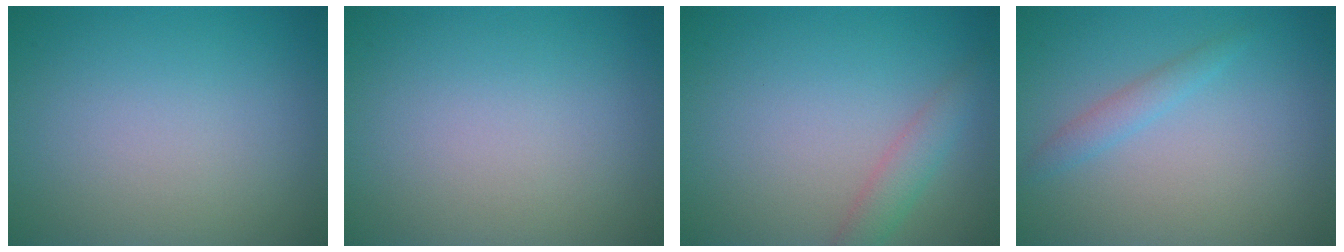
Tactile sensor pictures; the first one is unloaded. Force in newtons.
{"total": 0.0}
{"total": 2.1, "press": 2.1, "slide": 0.1}
{"total": 1.5, "press": 1.5, "slide": 0.1}